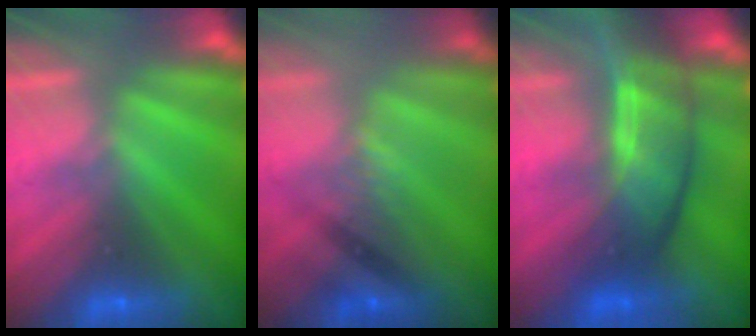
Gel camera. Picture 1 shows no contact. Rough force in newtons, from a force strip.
{"total": 2.6}
{"total": 11.6}